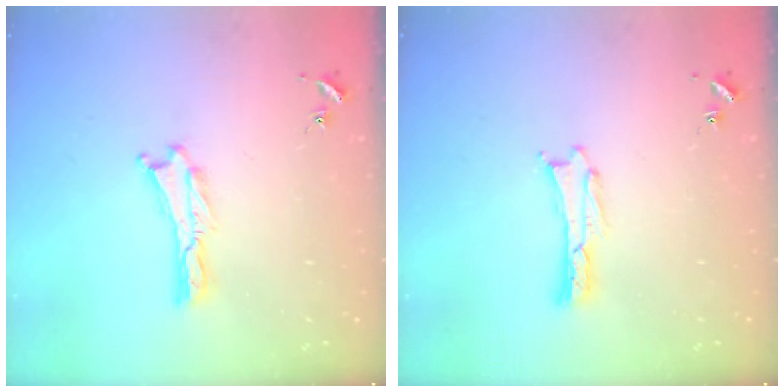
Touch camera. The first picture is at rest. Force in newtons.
{"total": 0.0}